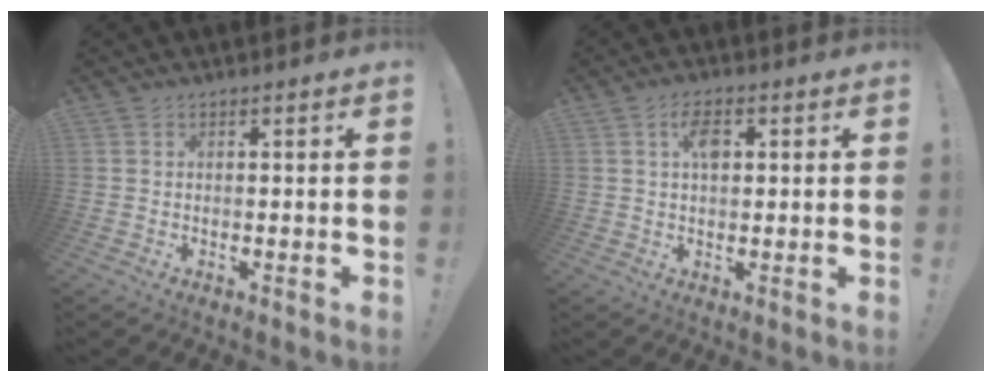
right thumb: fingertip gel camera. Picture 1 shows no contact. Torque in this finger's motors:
{"motor_torque": [0.18, 0.10, 0.93, 0.11, 0.00]}